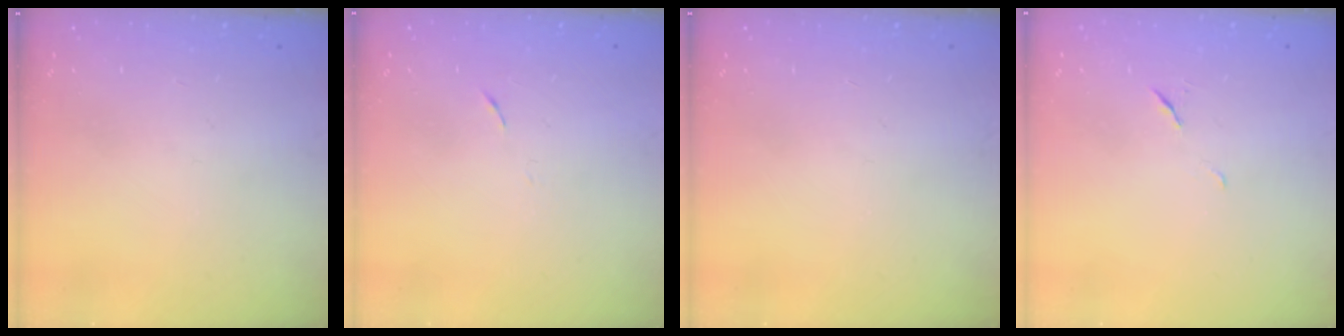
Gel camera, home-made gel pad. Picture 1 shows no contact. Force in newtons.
{"total": 4.0, "press": 3.6, "slide": 1.7}
{"total": 0.0}
{"total": 3.8, "press": 3.4, "slide": 1.7}